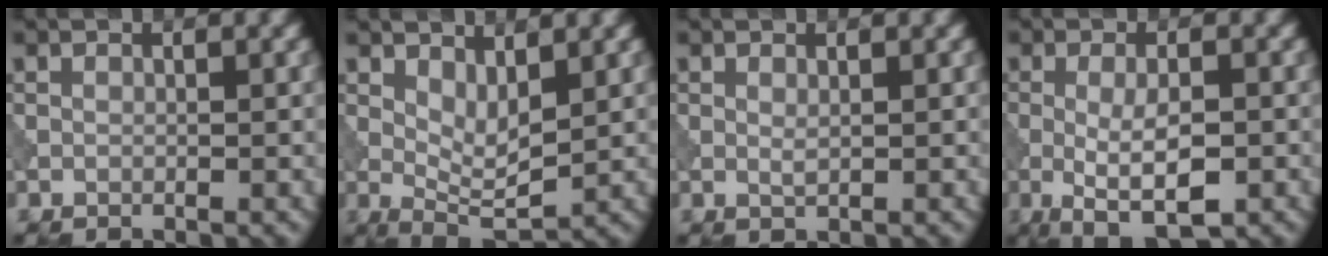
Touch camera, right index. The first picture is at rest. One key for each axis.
{"total": 3.5, "fx": 1.2, "fy": 1.4, "fz": 2.9, "tx": -0.055, "ty": -0.010, "tz": 0.026}
{"total": 0.7, "fx": 0.2, "fy": 0.2, "fz": 0.6, "tx": -0.013, "ty": -0.001, "tz": 0.004}
{"total": 5.5, "fx": -1.6, "fy": 1.7, "fz": 5.0, "tx": -0.093, "ty": -0.008, "tz": -0.027}